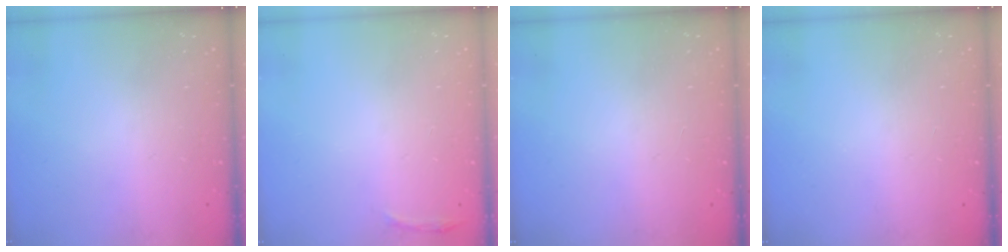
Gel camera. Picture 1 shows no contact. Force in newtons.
{"total": 3.0, "press": 1.9, "slide": 2.3}
{"total": 0.0}
{"total": 0.0}